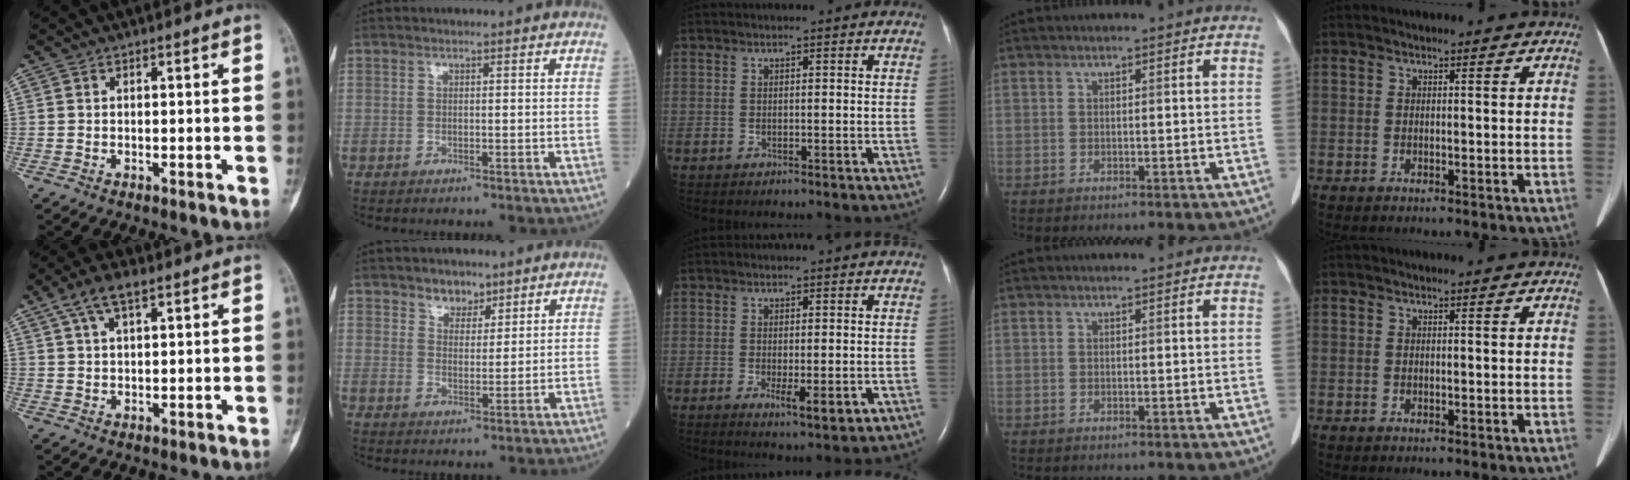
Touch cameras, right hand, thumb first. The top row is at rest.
{"thumb": {"total": 6.3, "force": [3.6, 2.3, 4.6], "torque": [-0.087, 0.007, 0.069]}, "index": {"total": 3.8, "force": [2.9, 2.2, 1.0], "torque": [-0.013, 0.000, 0.049]}, "middle": {"total": 4.2, "force": [-1.3, 1.0, 3.9], "torque": [-0.057, -0.008, -0.013]}}